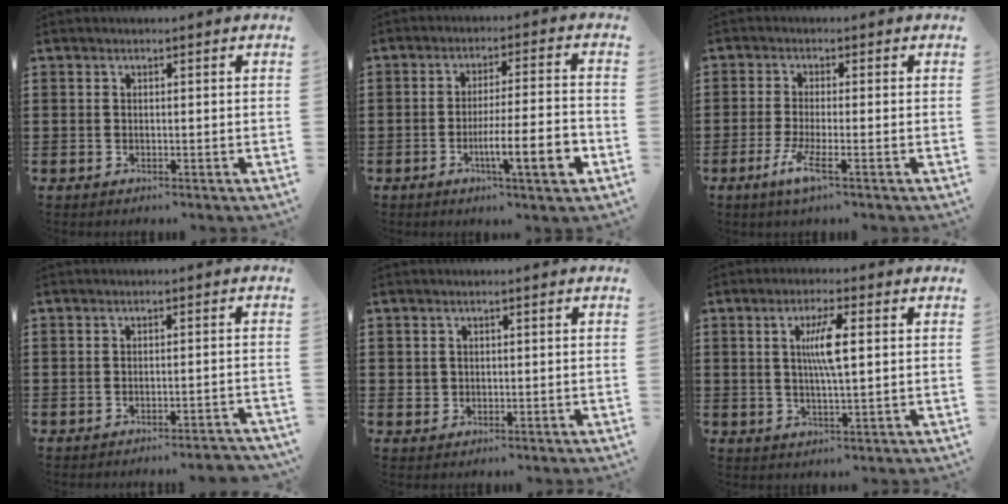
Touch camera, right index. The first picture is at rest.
{"total": 9.4, "force": [-3.4, 1.2, 8.6], "torque": [-0.138, -0.001, -0.055]}
{"total": 4.6, "force": [-2.2, 0.4, 4.1], "torque": [-0.089, -0.014, -0.042]}
{"total": 2.0, "force": [-2.0, -0.2, 0.5], "torque": [-0.011, -0.001, -0.040]}
{"total": 1.2, "force": [0.1, 1.1, 0.3], "torque": [-0.008, 0.006, 0.001]}
{"total": 5.6, "force": [1.0, 0.9, 5.4], "torque": [-0.105, 0.002, 0.013]}